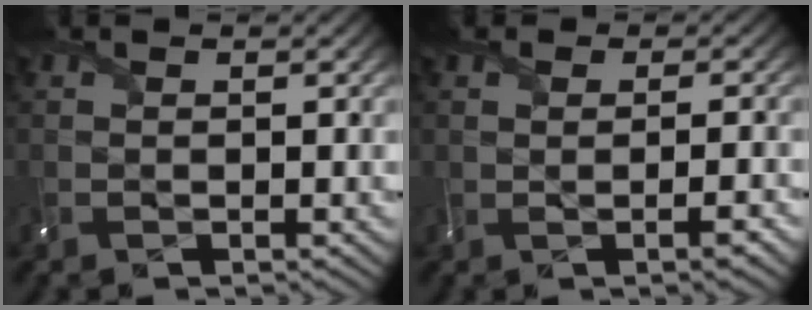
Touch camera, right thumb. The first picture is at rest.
{"total": 2.1, "force": [0.0, 0.7, 2.0], "torque": [-0.022, 0.012, -0.018]}